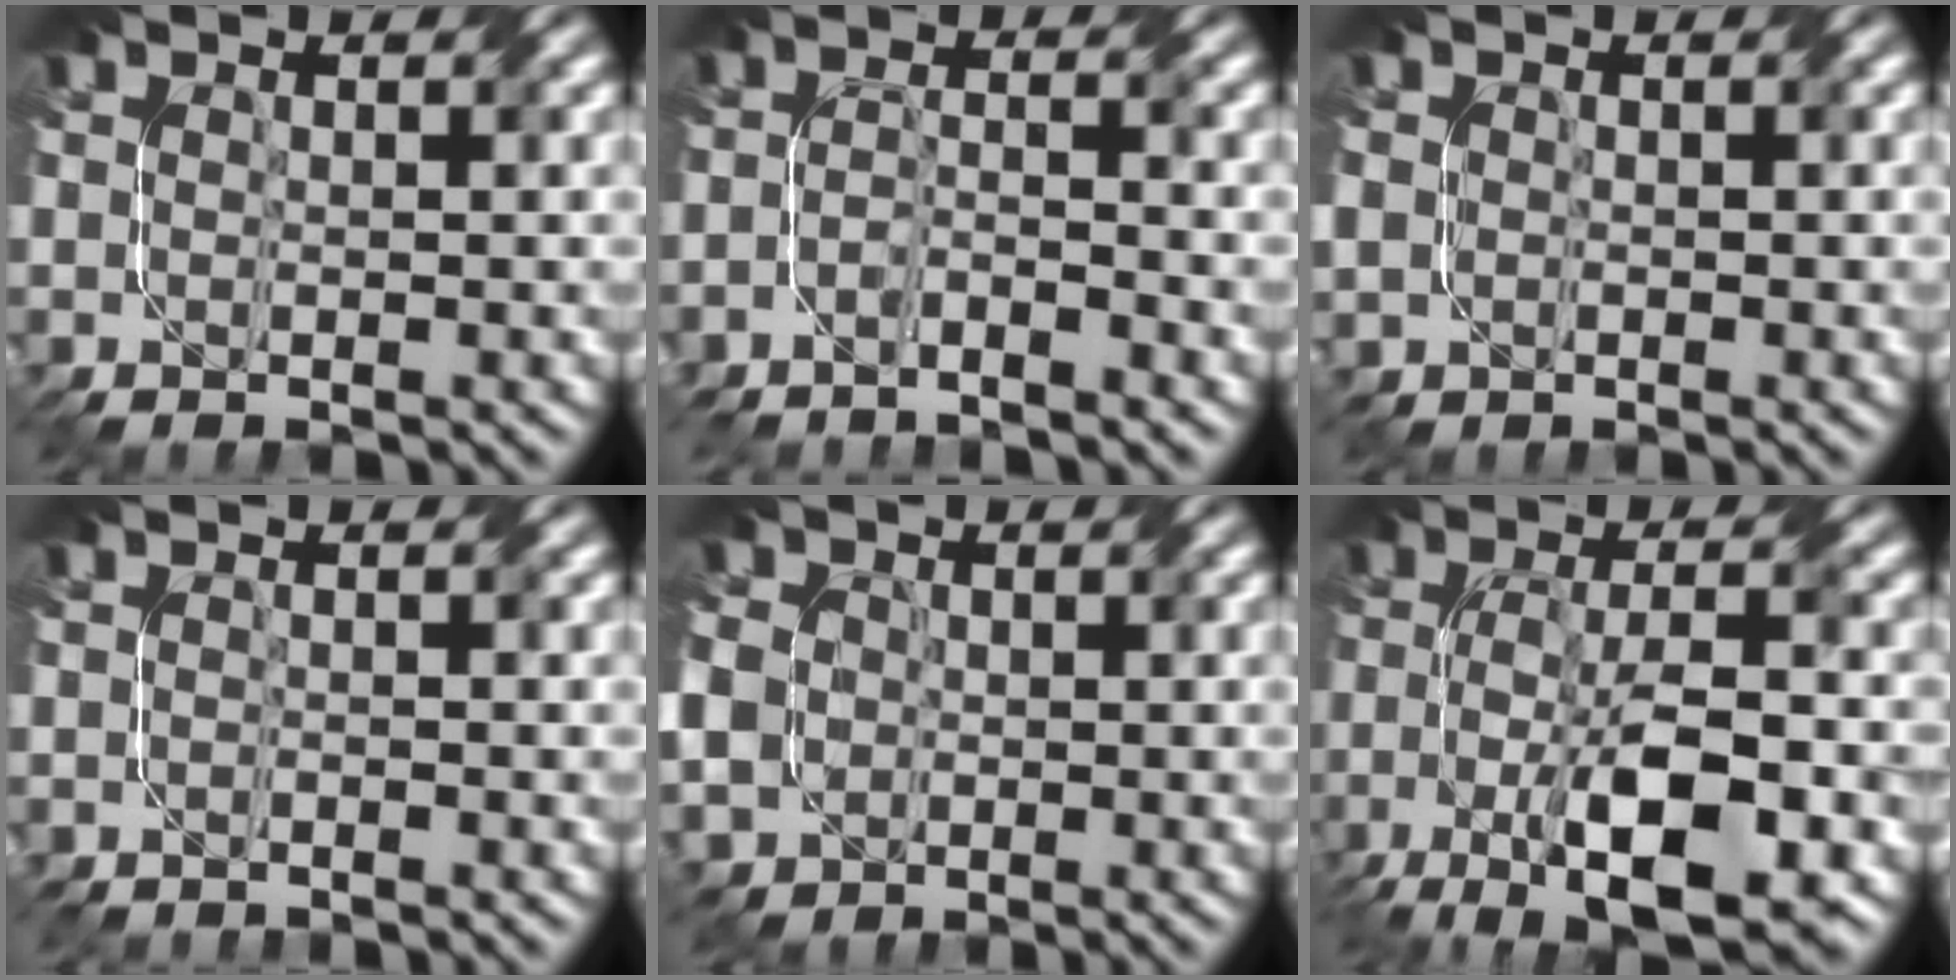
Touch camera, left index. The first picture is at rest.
{"total": 2.0, "force": [-1.9, 0.1, 0.5], "torque": [-0.013, 0.003, -0.040]}
{"total": 2.1, "force": [0.5, 2.0, 0.0], "torque": [-0.005, 0.007, 0.016]}
{"total": 0.8, "force": [-0.6, -0.2, -0.4], "torque": [0.011, 0.000, -0.012]}
{"total": 5.9, "force": [0.1, 5.5, 1.9], "torque": [-0.064, 0.013, -0.016]}
{"total": 9.5, "force": [-4.5, 3.3, 7.6], "torque": [-0.142, -0.002, -0.076]}